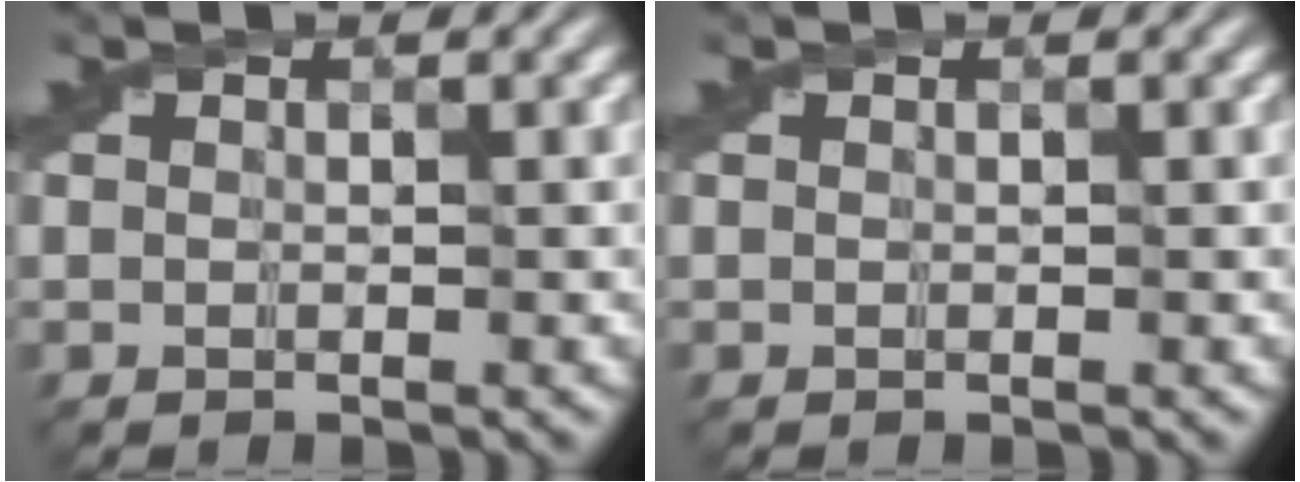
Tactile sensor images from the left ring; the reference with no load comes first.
{"total": 0.0}